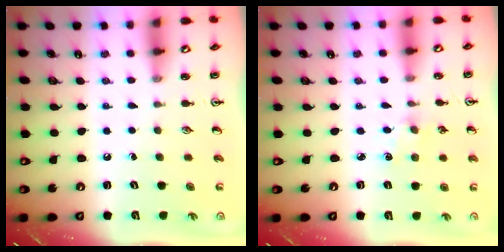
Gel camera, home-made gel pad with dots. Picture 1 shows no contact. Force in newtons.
{"total": 1.5, "press": 1.4, "slide": 0.2}